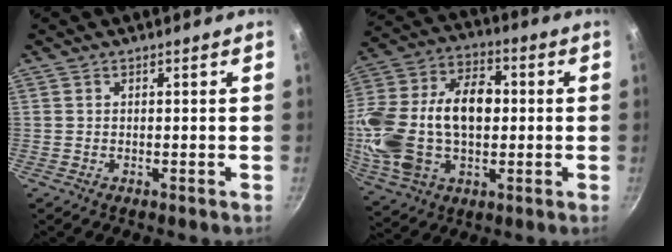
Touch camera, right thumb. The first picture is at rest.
{"total": 23.1, "force": [-0.3, 14.7, 17.8], "torque": [-0.324, 0.033, -0.003]}